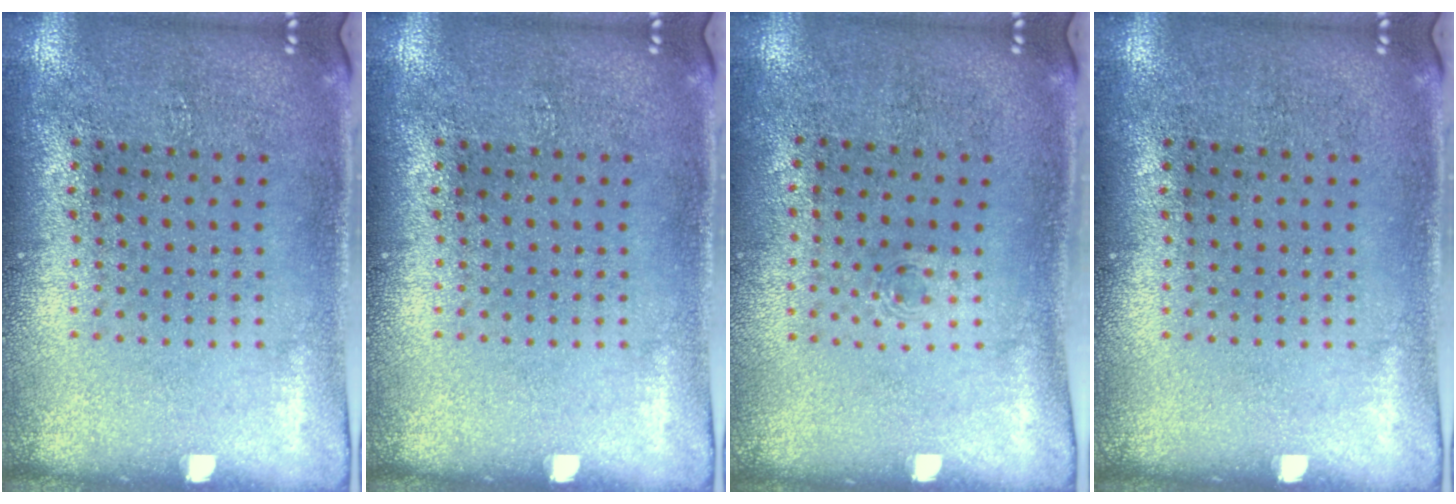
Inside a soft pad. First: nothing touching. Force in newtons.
{"total": 0.0}
{"total": 0.5, "press": 0.2, "slide": 0.5}
{"total": 0.0}